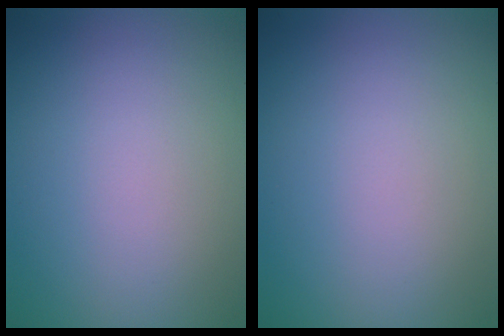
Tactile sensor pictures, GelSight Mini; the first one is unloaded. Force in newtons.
{"total": 0.0}